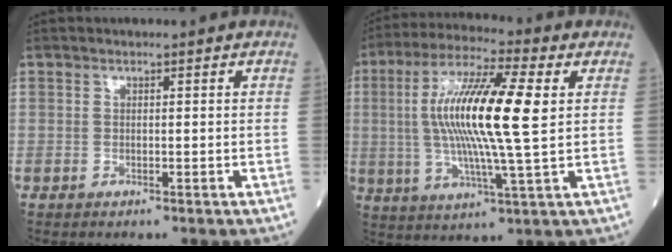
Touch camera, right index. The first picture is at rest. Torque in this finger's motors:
{"motor_torque": [1.44, 0.61, 0.90, 0.21]}